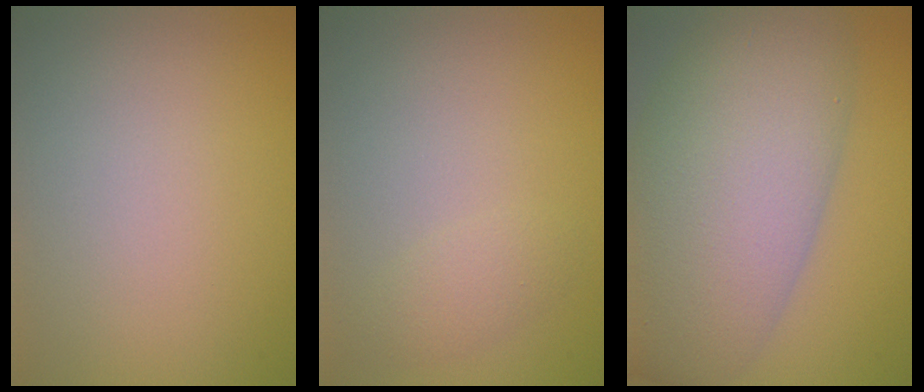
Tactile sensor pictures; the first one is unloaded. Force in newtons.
{"total": 1.5, "press": 1.5, "slide": 0.1}
{"total": 12.8, "press": 12.8, "slide": 0.5}